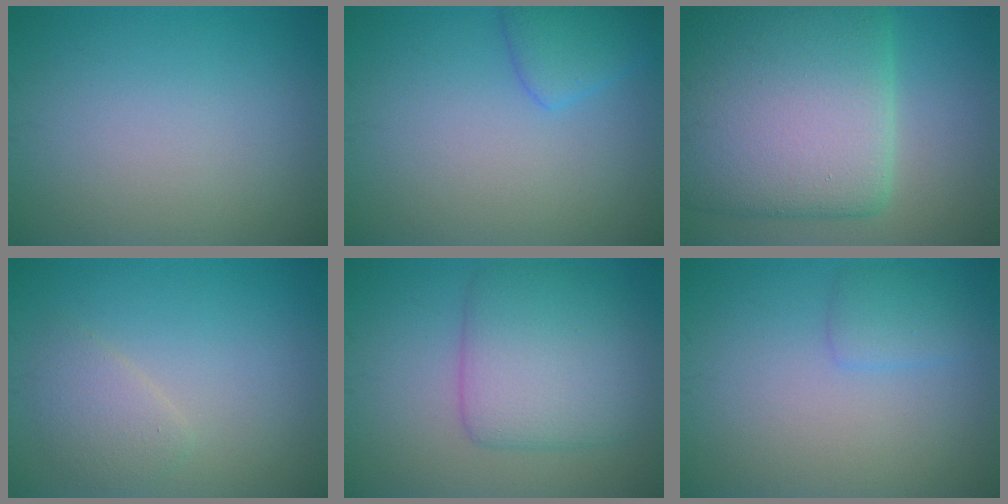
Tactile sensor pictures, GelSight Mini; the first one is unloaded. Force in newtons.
{"total": 2.6, "press": 2.6, "slide": 0.2}
{"total": 15.4, "press": 15.4, "slide": 0.5}
{"total": 2.1, "press": 2.1, "slide": 0.1}
{"total": 6.3, "press": 6.3, "slide": 0.1}
{"total": 1.6, "press": 1.6, "slide": 0.1}